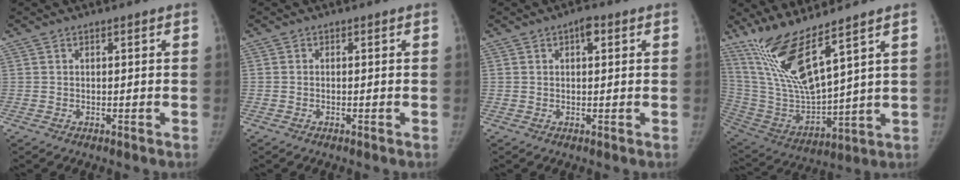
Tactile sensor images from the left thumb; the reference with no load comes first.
{"total": 0.0}
{"total": 2.5, "force": [1.1, 1.2, 1.9], "torque": [-0.022, 0.002, 0.012]}
{"total": 15.6, "force": [10.6, 2.2, 11.3], "torque": [-0.225, -0.065, 0.226]}